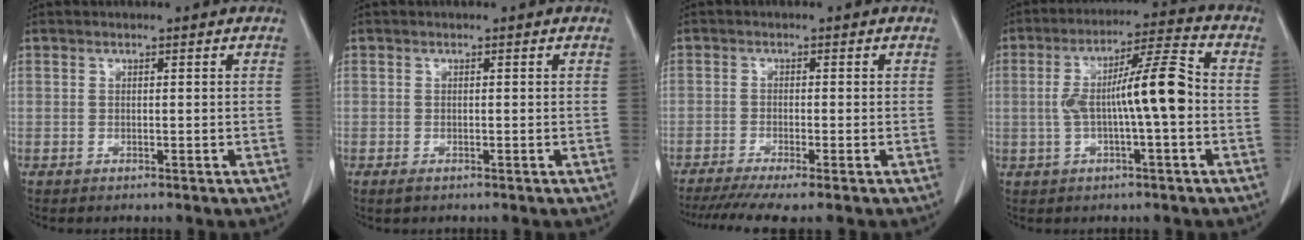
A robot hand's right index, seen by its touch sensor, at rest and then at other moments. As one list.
[{"total": 0.8, "force": [-0.4, 0.3, 0.6], "torque": [-0.013, -0.003, -0.002]}, {"total": 7.0, "force": [-5.5, -0.2, 4.4], "torque": [-0.067, -0.014, -0.090]}, {"total": 10.5, "force": [-1.0, 0.9, 10.4], "torque": [-0.182, 0.028, -0.021]}]